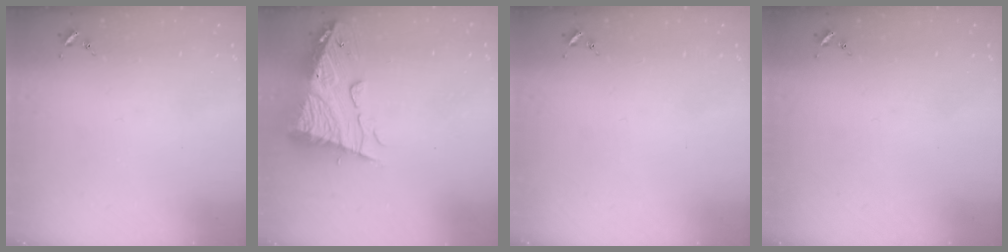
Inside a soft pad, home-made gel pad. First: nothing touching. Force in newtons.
{"total": 13.2, "press": 13.1, "slide": 1.2}
{"total": 0.0}
{"total": 0.0}